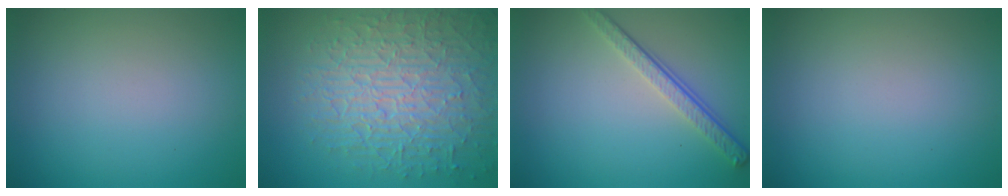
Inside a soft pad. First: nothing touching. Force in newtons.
{"total": 8.8, "press": 6.2, "slide": 6.3}
{"total": 3.8, "press": 2.8, "slide": 2.6}
{"total": 0.0}